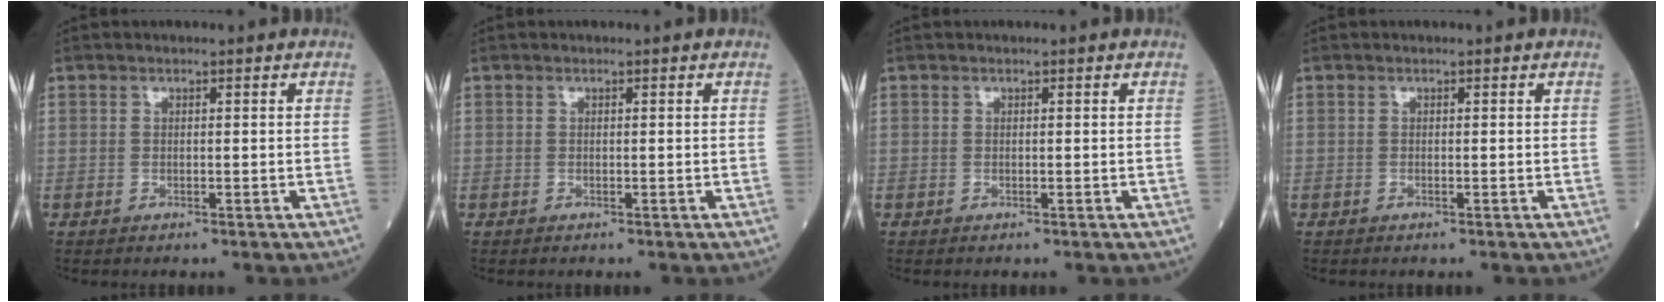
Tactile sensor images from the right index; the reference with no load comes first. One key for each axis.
{"total": 0.0}
{"total": 0.0}
{"total": 0.0}